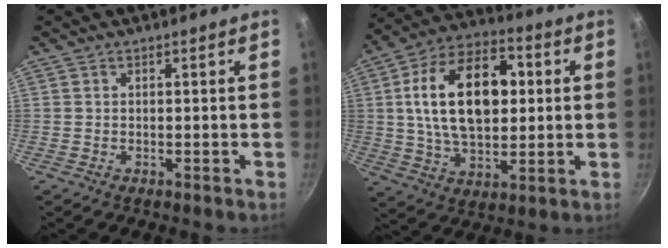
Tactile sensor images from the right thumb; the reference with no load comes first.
{"total": 20.9, "force": [3.2, 12.3, 16.6], "torque": [-0.262, 0.013, 0.052]}